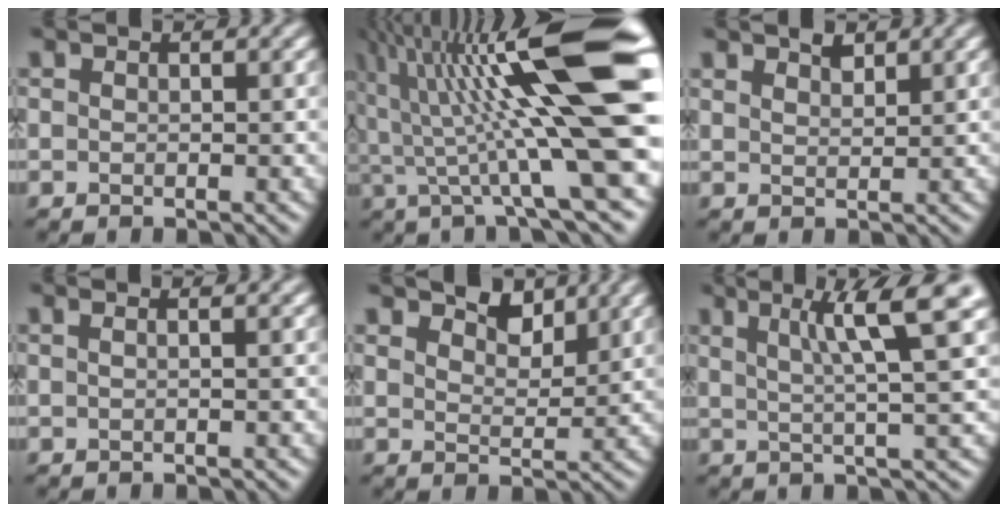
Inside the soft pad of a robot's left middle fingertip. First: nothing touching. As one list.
[{"total": 15.8, "force": [3.6, 2.7, 15.2], "torque": [-0.232, 0.011, 0.056]}, {"total": 1.5, "force": [1.5, 0.2, 0.3], "torque": [-0.005, 0.006, 0.027]}, {"total": 1.4, "force": [0.5, 0.6, 1.2], "torque": [-0.007, -0.003, -0.006]}, {"total": 3.3, "force": [2.7, 1.3, 1.3], "torque": [-0.018, 0.005, 0.035]}, {"total": 6.4, "force": [3.1, 0.7, 5.5], "torque": [-0.077, 0.021, 0.050]}]